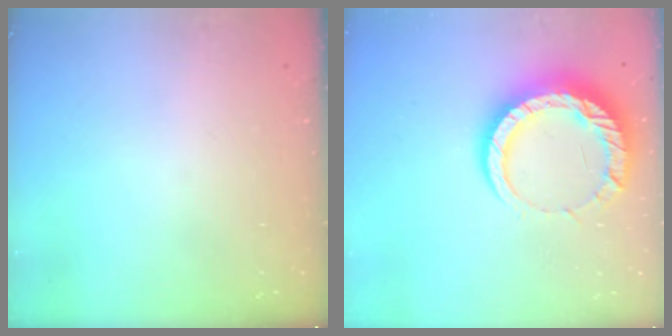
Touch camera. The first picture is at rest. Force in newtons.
{"total": 14.0, "press": 14.0, "slide": 1.2}